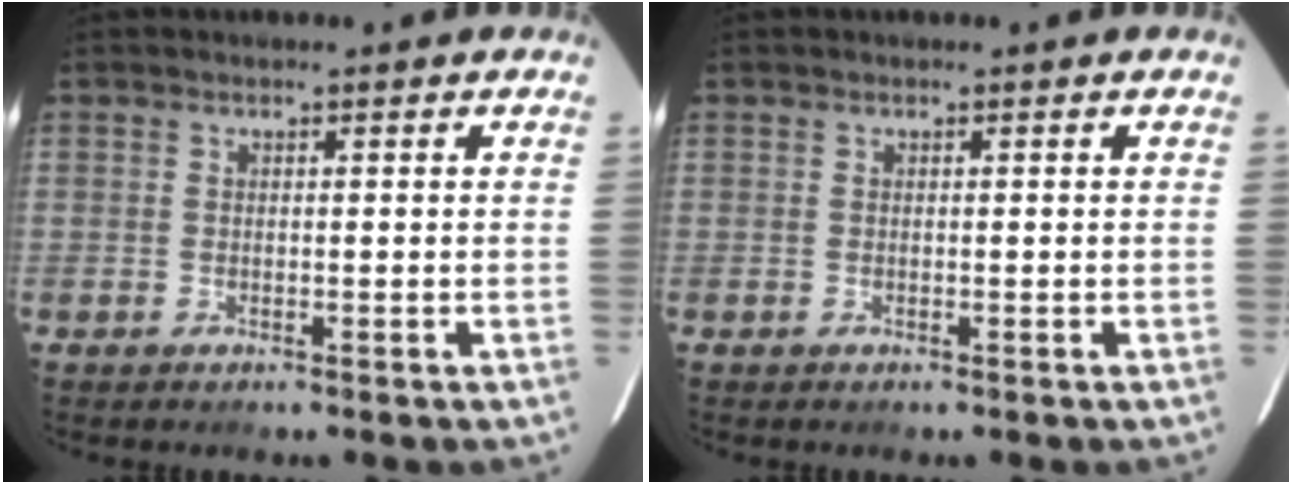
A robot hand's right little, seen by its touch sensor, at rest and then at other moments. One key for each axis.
{"total": 0.0}